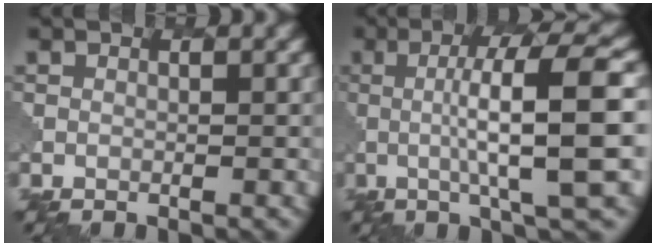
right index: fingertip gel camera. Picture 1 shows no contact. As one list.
[{"total": 10.6, "force": [0.8, 1.8, 10.5], "torque": [-0.139, 0.010, 0.009]}]